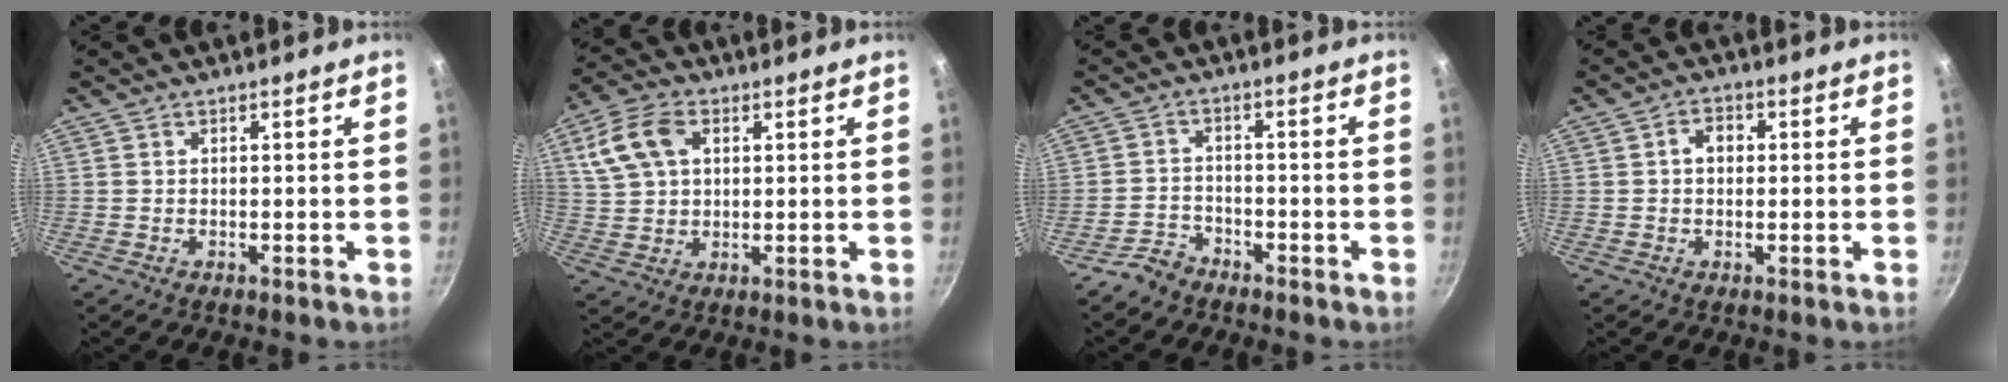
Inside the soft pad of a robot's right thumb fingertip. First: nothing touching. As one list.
[{"total": 10.3, "force": [3.5, 6.8, 6.9], "torque": [-0.132, 0.012, 0.064]}, {"total": 4.0, "force": [-3.3, 2.0, 0.8], "torque": [-0.009, 0.037, -0.062]}, {"total": 3.6, "force": [0.3, 2.7, 2.3], "torque": [-0.022, 0.010, 0.001]}]